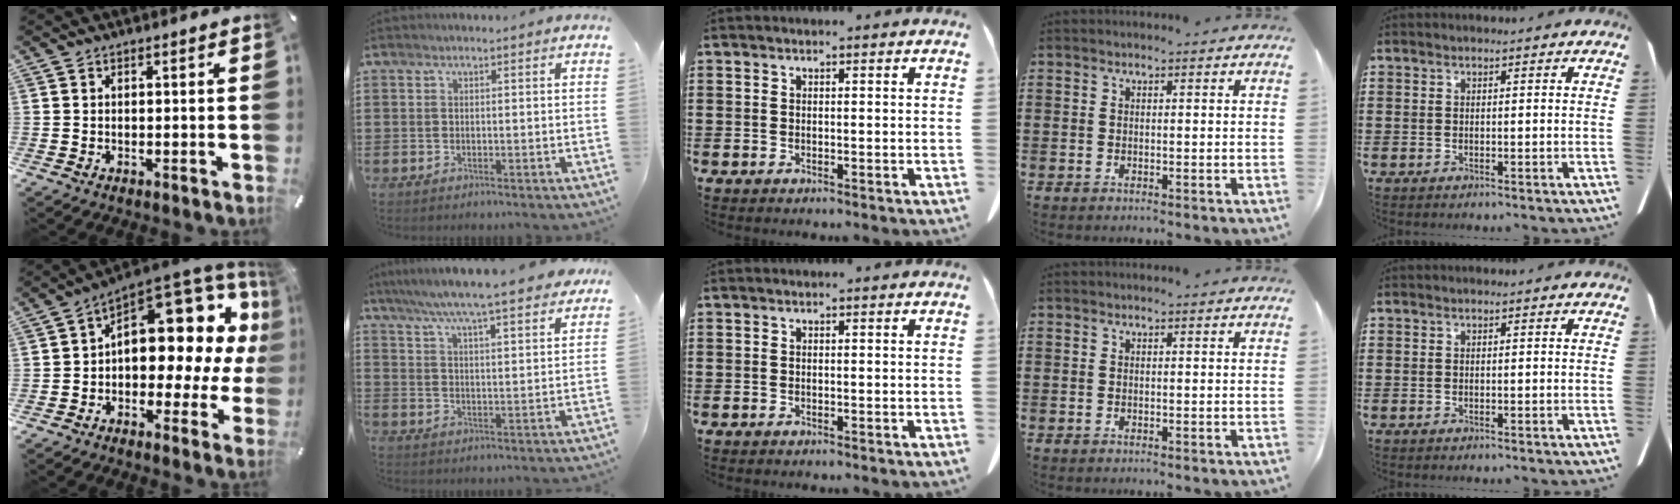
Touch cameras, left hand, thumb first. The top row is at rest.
{"thumb": {"total": 15.7, "force": [7.0, 9.1, 10.7], "torque": [-0.117, -0.080, 0.110]}, "index": {"total": 6.8, "force": [6.1, -0.3, 3.1], "torque": [-0.084, -0.035, 0.104]}}